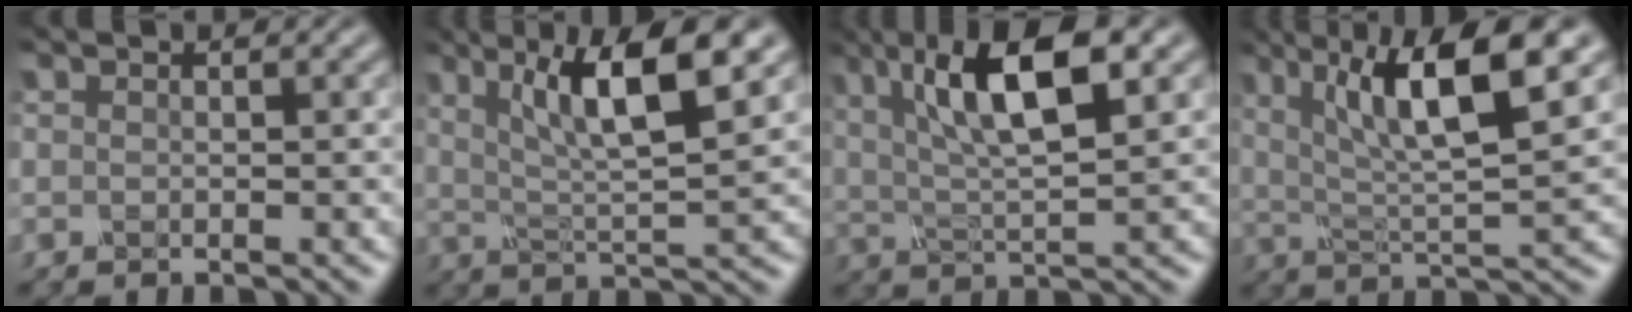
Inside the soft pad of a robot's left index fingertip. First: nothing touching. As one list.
[{"total": 8.5, "force": [3.5, 1.9, 7.6], "torque": [-0.123, 0.004, 0.059]}, {"total": 9.3, "force": [3.5, 2.7, 8.1], "torque": [-0.139, 0.010, 0.056]}, {"total": 9.5, "force": [3.6, 2.2, 8.5], "torque": [-0.140, 0.001, 0.061]}]